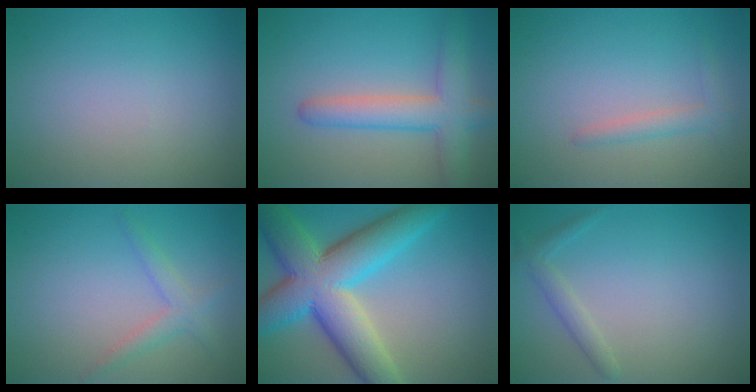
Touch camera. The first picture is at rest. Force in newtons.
{"total": 4.8, "press": 4.8, "slide": 0.3}
{"total": 1.6, "press": 1.6, "slide": 0.1}
{"total": 2.0, "press": 2.0, "slide": 0.2}
{"total": 11.5, "press": 11.5, "slide": 0.4}
{"total": 1.5, "press": 1.5, "slide": 0.1}